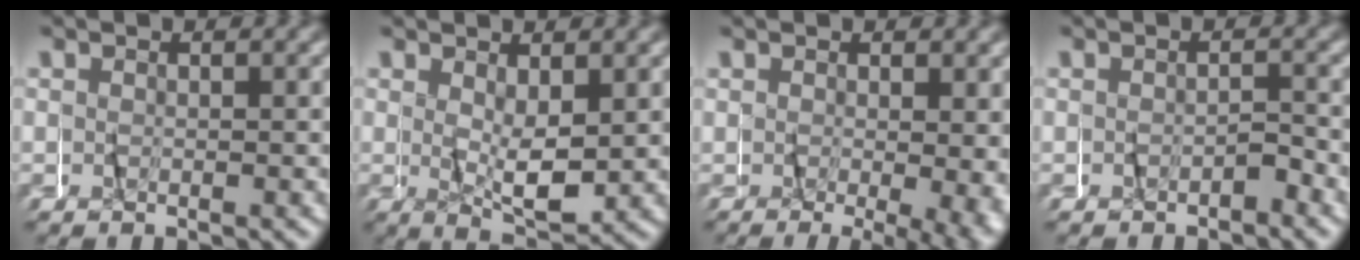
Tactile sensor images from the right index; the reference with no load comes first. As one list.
[{"total": 3.2, "force": [0.0, 1.3, 2.9], "torque": [-0.051, -0.007, -0.003]}, {"total": 4.9, "force": [-1.0, 1.4, 4.6], "torque": [-0.065, -0.015, -0.005]}, {"total": 1.5, "force": [-1.4, 0.3, 0.1], "torque": [0.000, 0.000, -0.025]}]